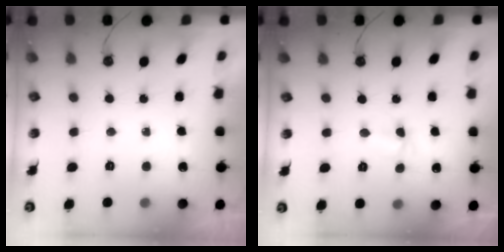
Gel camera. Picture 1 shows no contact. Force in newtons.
{"total": 2.8, "press": 2.6, "slide": 1.0}